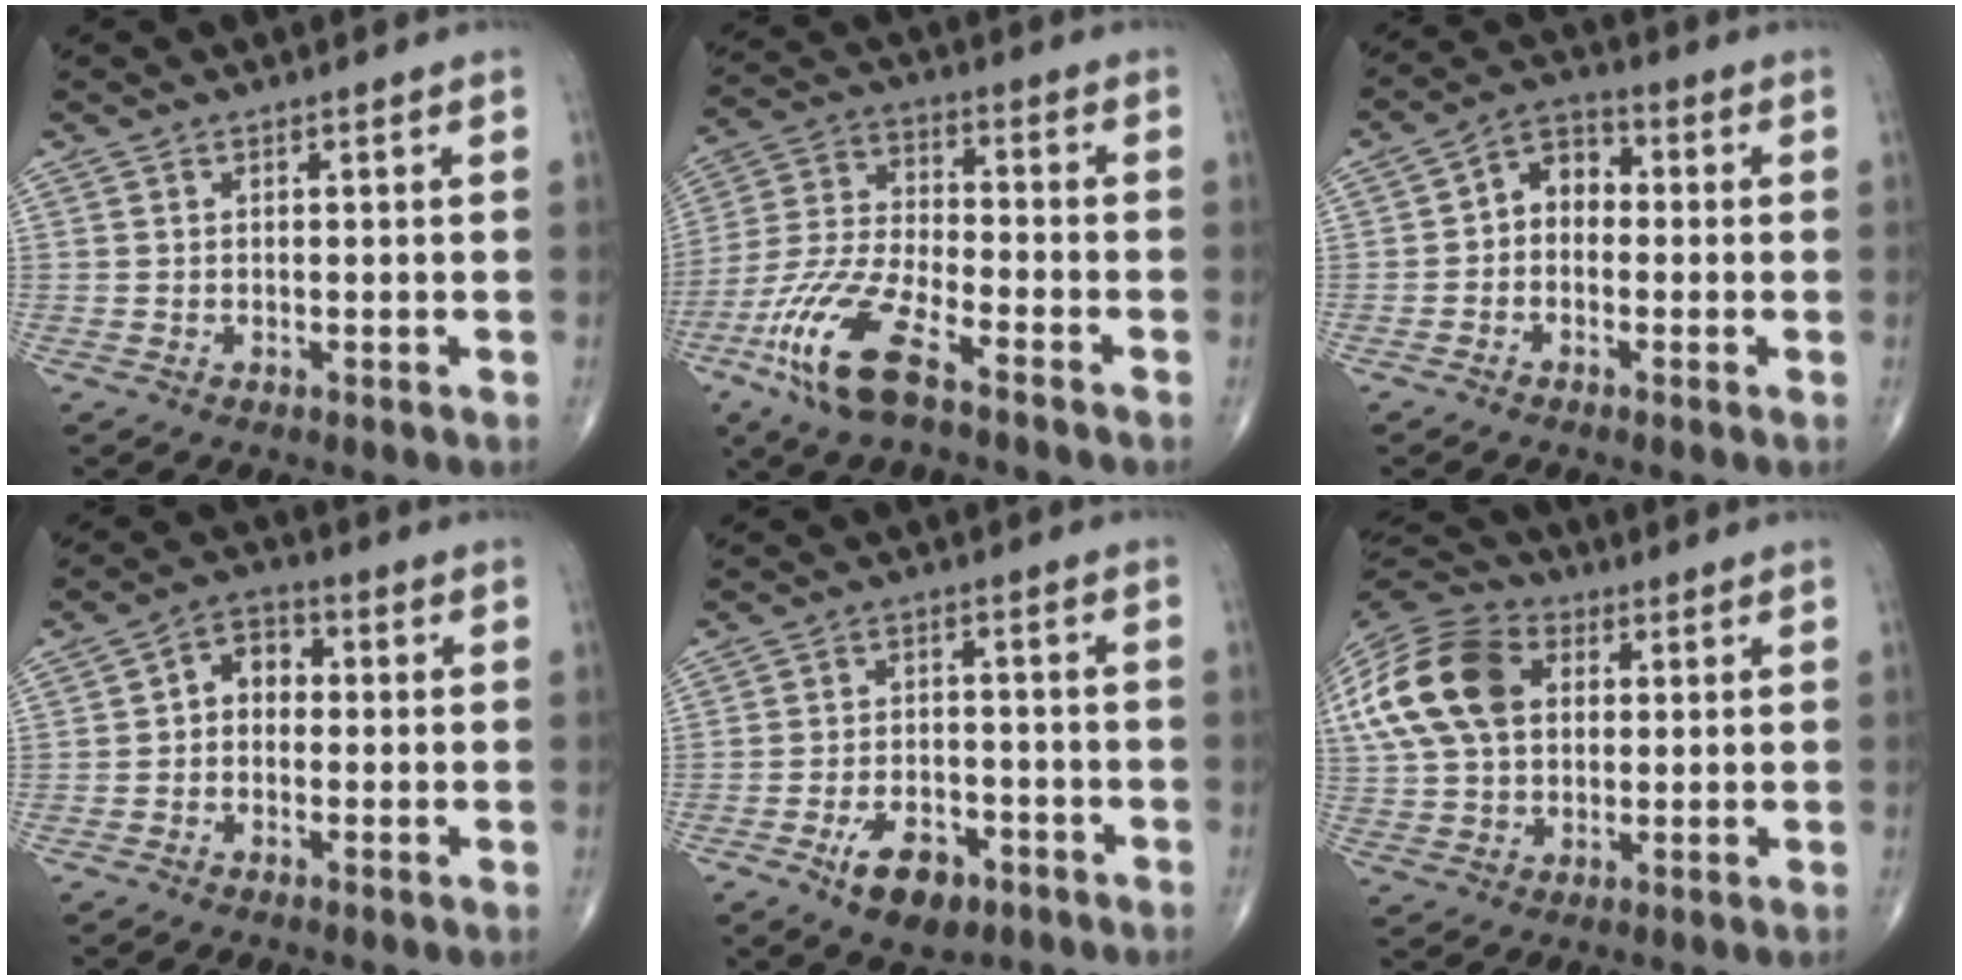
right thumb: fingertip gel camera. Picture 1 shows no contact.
{"total": 14.8, "force": [-8.6, 4.7, 11.1], "torque": [-0.244, 0.026, -0.170]}
{"total": 6.2, "force": [-0.5, 4.7, 4.0], "torque": [-0.040, 0.025, -0.027]}
{"total": 5.6, "force": [-0.2, 4.3, 3.5], "torque": [-0.033, 0.022, -0.017]}
{"total": 8.5, "force": [-4.6, 4.7, 5.4], "torque": [-0.072, 0.023, -0.072]}
{"total": 20.5, "force": [4.6, 14.4, 13.9], "torque": [-0.291, 0.027, 0.079]}